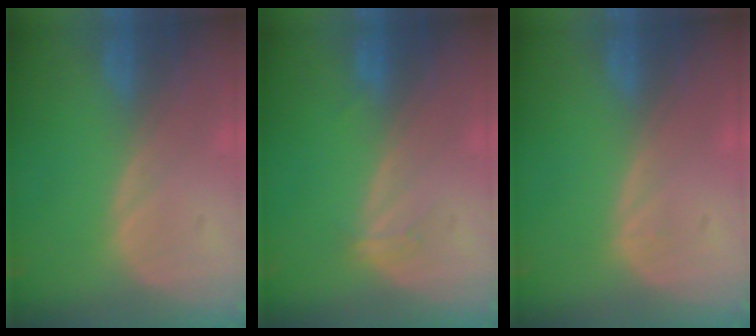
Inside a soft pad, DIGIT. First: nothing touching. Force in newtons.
{"total": 1.1, "press": 1.1, "slide": 0.1}
{"total": 0.5, "press": 0.2, "slide": 0.5}